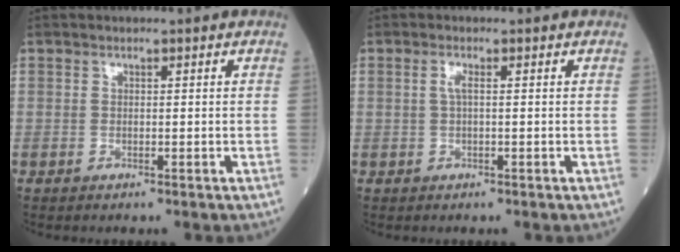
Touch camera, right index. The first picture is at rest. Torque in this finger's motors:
{"motor_torque": [0.41, 0.07, 0.13, 0.04]}